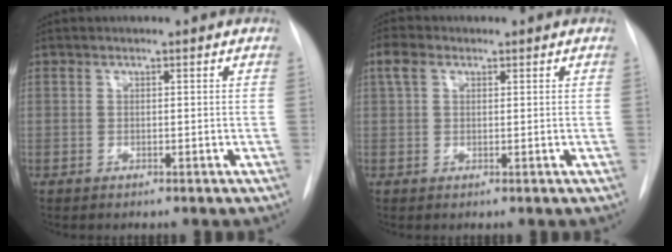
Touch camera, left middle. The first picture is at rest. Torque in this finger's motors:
{"motor_torque": [0.90, -0.95, 0.03, 0.02]}